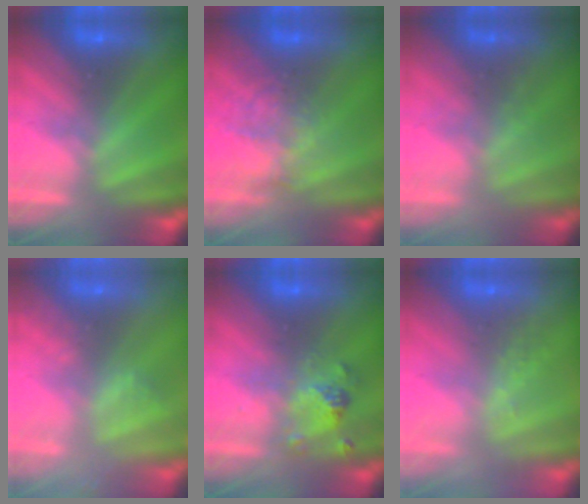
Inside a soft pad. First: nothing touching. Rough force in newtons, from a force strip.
{"total": 2.1}
{"total": 1.4}
{"total": 2.1}
{"total": 2.4}
{"total": 2.5}